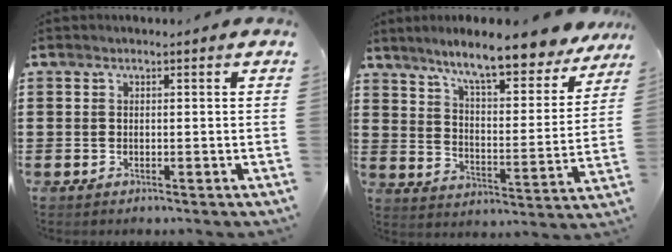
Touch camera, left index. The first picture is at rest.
{"total": 9.8, "force": [8.5, 0.1, 4.8], "torque": [-0.116, -0.051, 0.142]}